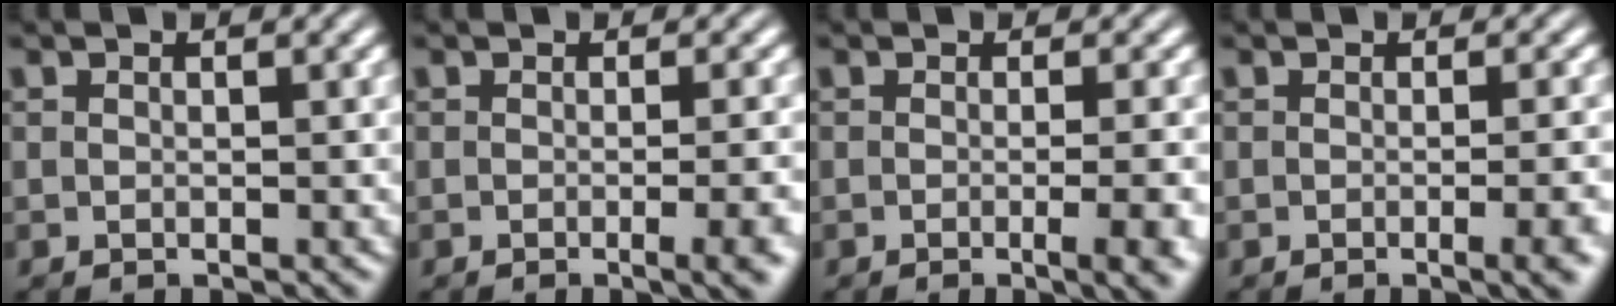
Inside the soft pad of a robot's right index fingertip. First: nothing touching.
{"total": 2.9, "force": [-1.4, -0.2, 2.5], "torque": [-0.028, -0.002, -0.021]}
{"total": 3.3, "force": [-1.4, -0.1, 3.0], "torque": [-0.036, -0.006, -0.021]}
{"total": 2.5, "force": [-1.2, -0.2, 2.1], "torque": [-0.027, -0.001, -0.018]}